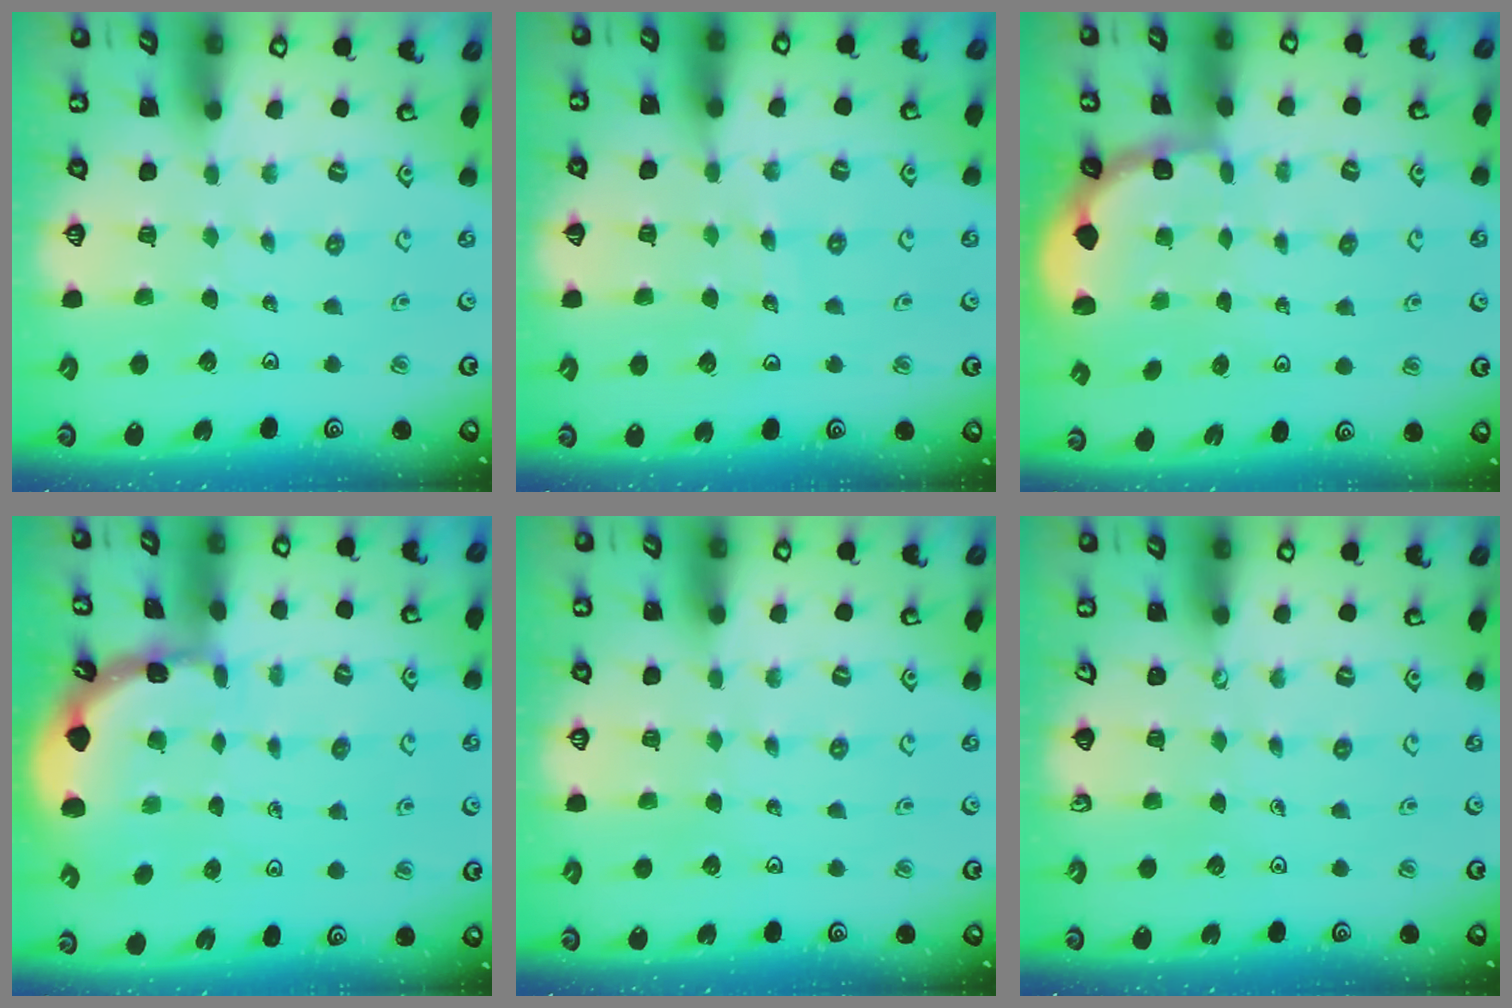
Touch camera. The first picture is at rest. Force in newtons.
{"total": 9.1, "press": 8.8, "slide": 2.1}
{"total": 1.8, "press": 1.6, "slide": 0.7}
{"total": 1.6, "press": 1.6, "slide": 0.3}
{"total": 0.0}
{"total": 0.0}